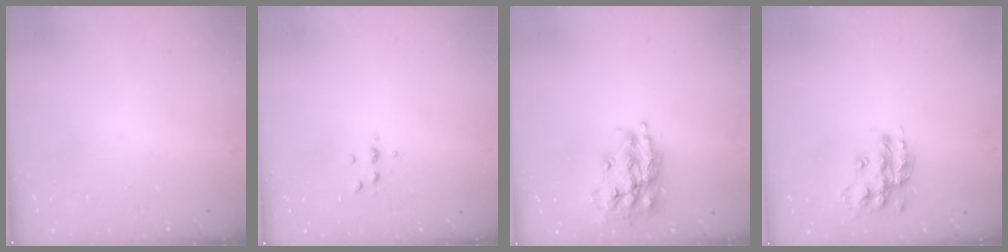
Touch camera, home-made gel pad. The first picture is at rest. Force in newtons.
{"total": 4.2, "press": 4.1, "slide": 0.5}
{"total": 18.7, "press": 18.6, "slide": 1.6}
{"total": 15.0, "press": 15.0, "slide": 1.0}